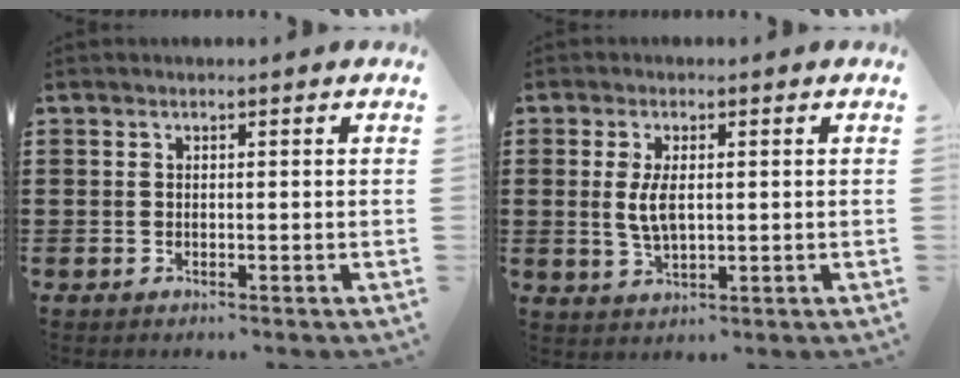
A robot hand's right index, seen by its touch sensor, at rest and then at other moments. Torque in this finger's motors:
{"motor_torque": [1.07, 1.07, 0.42, 0.10]}